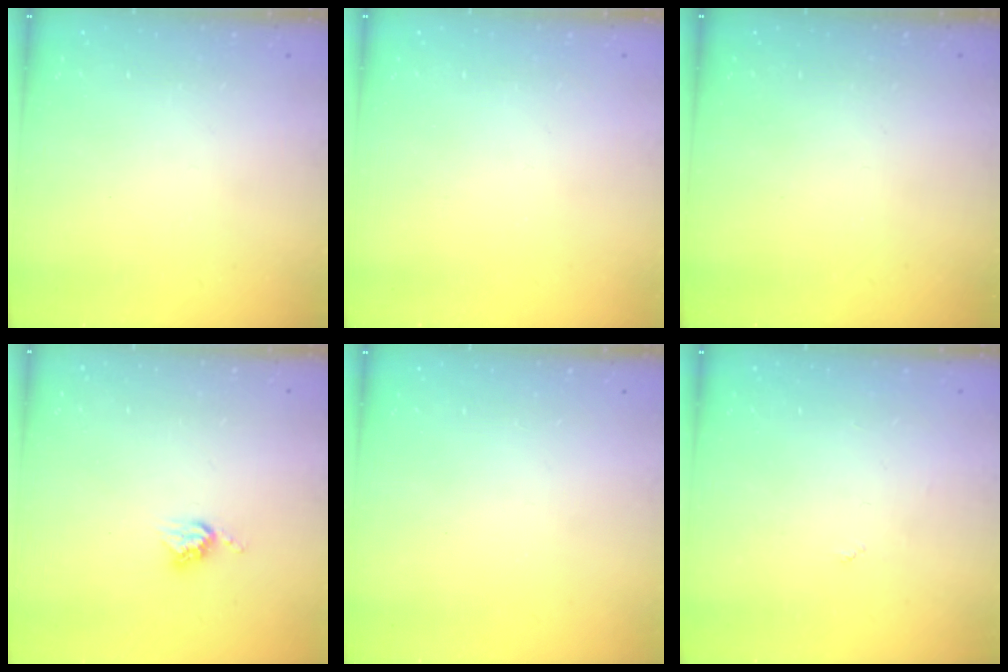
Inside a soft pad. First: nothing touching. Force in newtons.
{"total": 0.0}
{"total": 0.0}
{"total": 5.2, "press": 5.2, "slide": 0.1}
{"total": 0.0}
{"total": 2.7, "press": 2.7, "slide": 0.4}